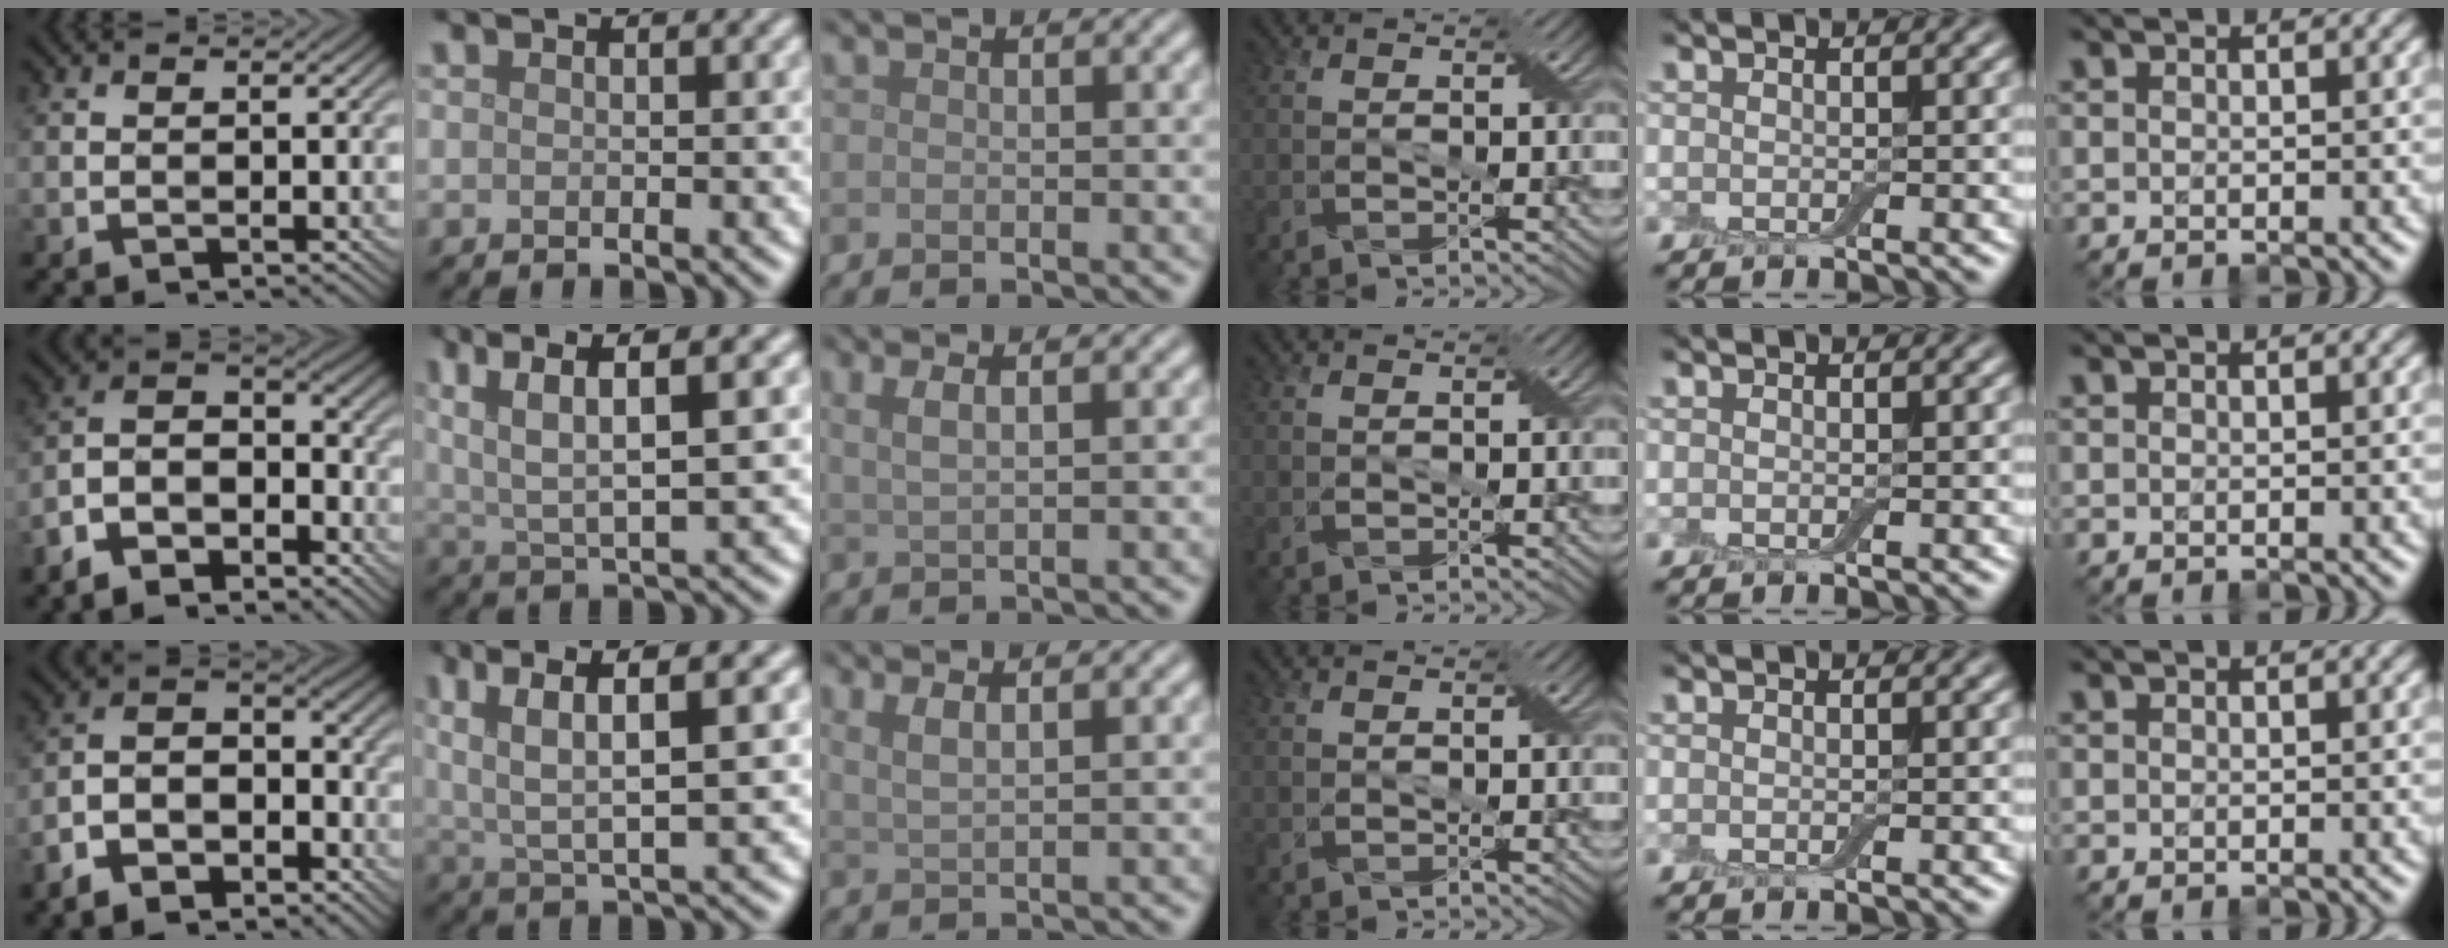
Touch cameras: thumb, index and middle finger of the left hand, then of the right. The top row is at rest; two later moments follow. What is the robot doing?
{"motion": "extract", "object": "backpack"}